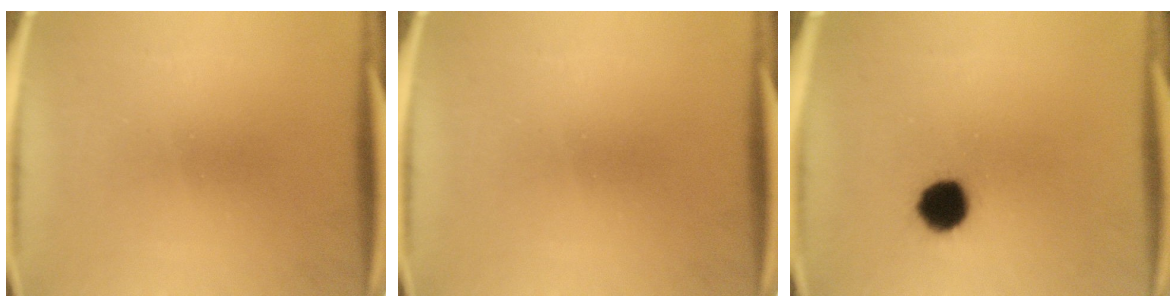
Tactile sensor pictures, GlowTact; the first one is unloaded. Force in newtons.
{"total": 0.0}
{"total": 7.2}